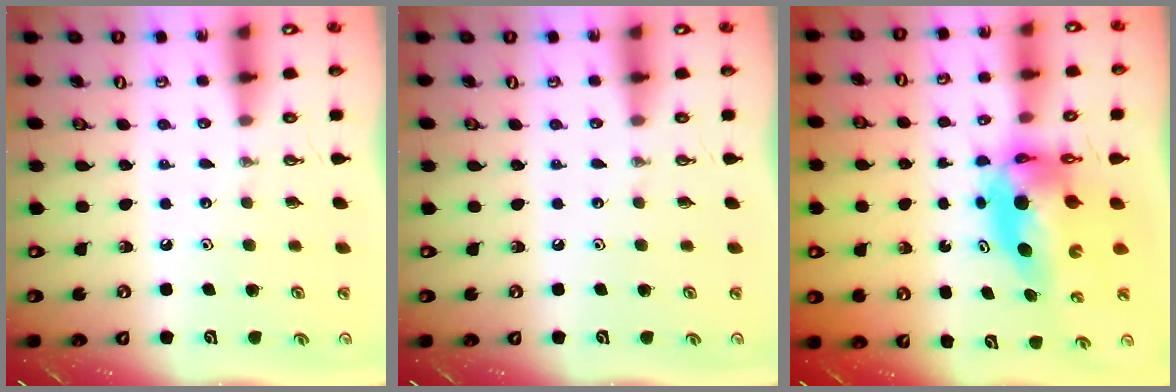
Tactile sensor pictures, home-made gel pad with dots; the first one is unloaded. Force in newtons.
{"total": 0.0}
{"total": 8.9, "press": 8.9, "slide": 1.0}